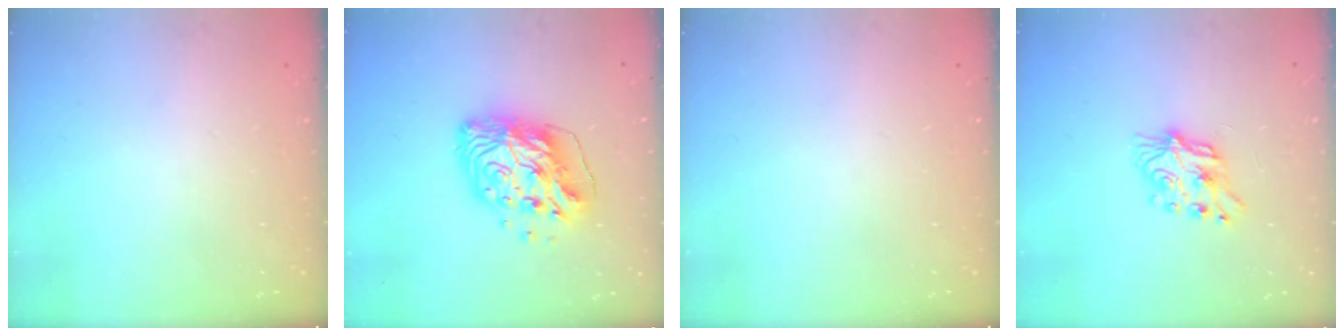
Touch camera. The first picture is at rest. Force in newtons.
{"total": 14.8, "press": 14.7, "slide": 1.7}
{"total": 0.0}
{"total": 8.1, "press": 8.1, "slide": 0.5}